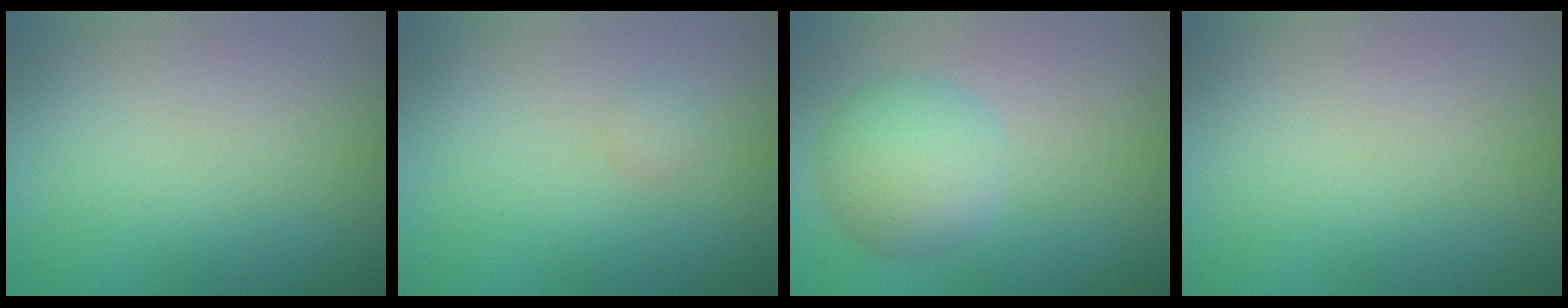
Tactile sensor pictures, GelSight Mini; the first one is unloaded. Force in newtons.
{"total": 0.8, "press": 0.8, "slide": 0.0}
{"total": 4.9, "press": 4.9, "slide": 0.1}
{"total": 0.0}